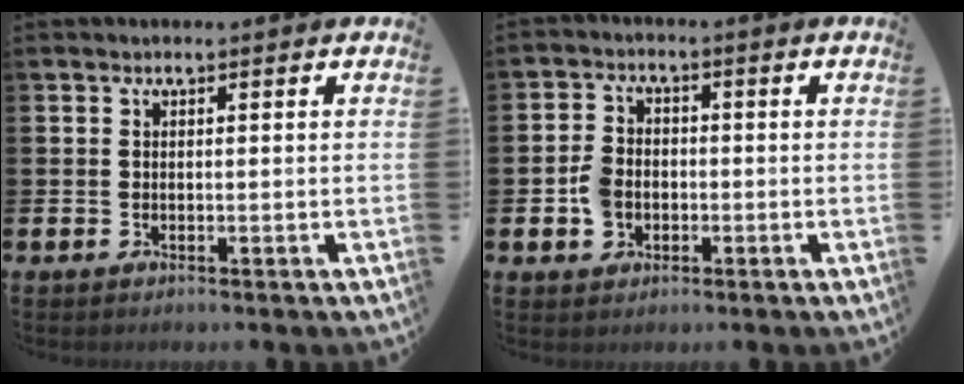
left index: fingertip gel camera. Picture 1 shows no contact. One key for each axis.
{"total": 4.1, "fx": -1.1, "fy": 3.5, "fz": 1.9, "tx": -0.039, "ty": 0.011, "tz": -0.021}